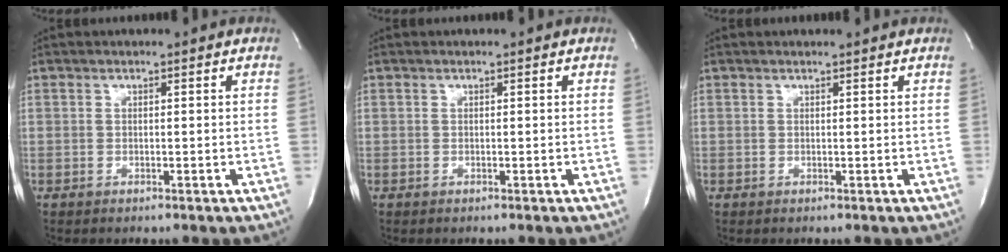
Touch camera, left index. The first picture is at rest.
{"total": 0.0}
{"total": 1.0, "force": [1.0, -0.1, 0.2], "torque": [-0.009, 0.004, 0.015]}